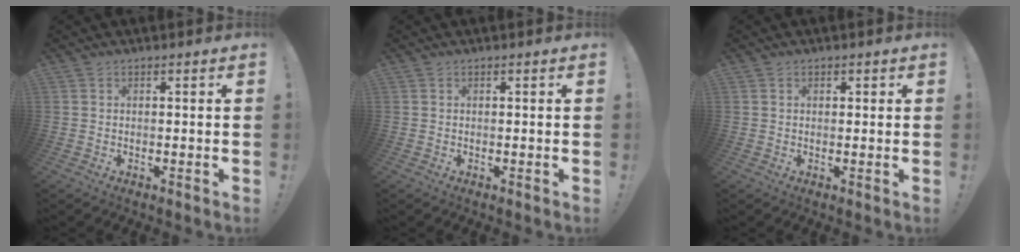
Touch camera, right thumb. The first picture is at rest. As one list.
[{"total": 0.0}, {"total": 0.8, "force": [0.4, 0.6, 0.4], "torque": [-0.002, 0.000, 0.005]}]